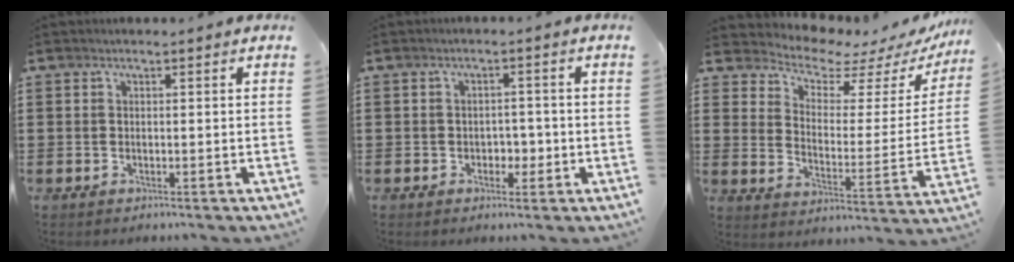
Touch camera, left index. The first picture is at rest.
{"total": 2.5, "force": [-0.8, 1.9, 1.4], "torque": [-0.026, 0.001, -0.022]}
{"total": 5.6, "force": [5.2, 1.5, 1.4], "torque": [-0.043, -0.045, 0.083]}